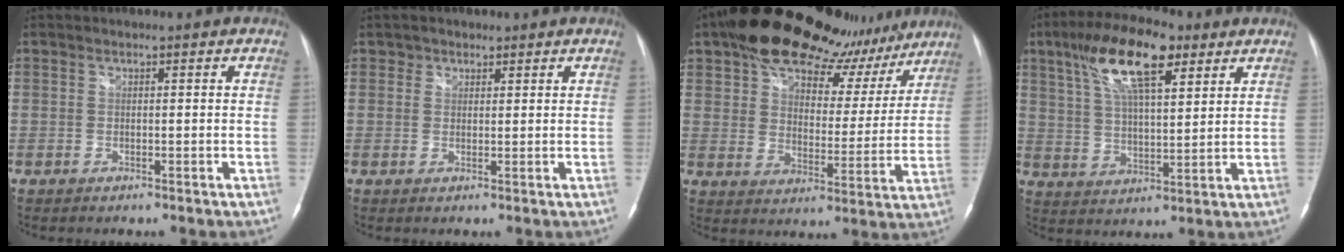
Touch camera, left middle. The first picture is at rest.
{"total": 1.6, "force": [1.1, 1.2, -0.1], "torque": [0.012, -0.003, 0.010]}
{"total": 21.5, "force": [16.7, 9.6, 9.6], "torque": [-0.152, 0.027, 0.229]}
{"total": 14.2, "force": [7.9, 4.3, 11.0], "torque": [-0.210, 0.022, 0.143]}